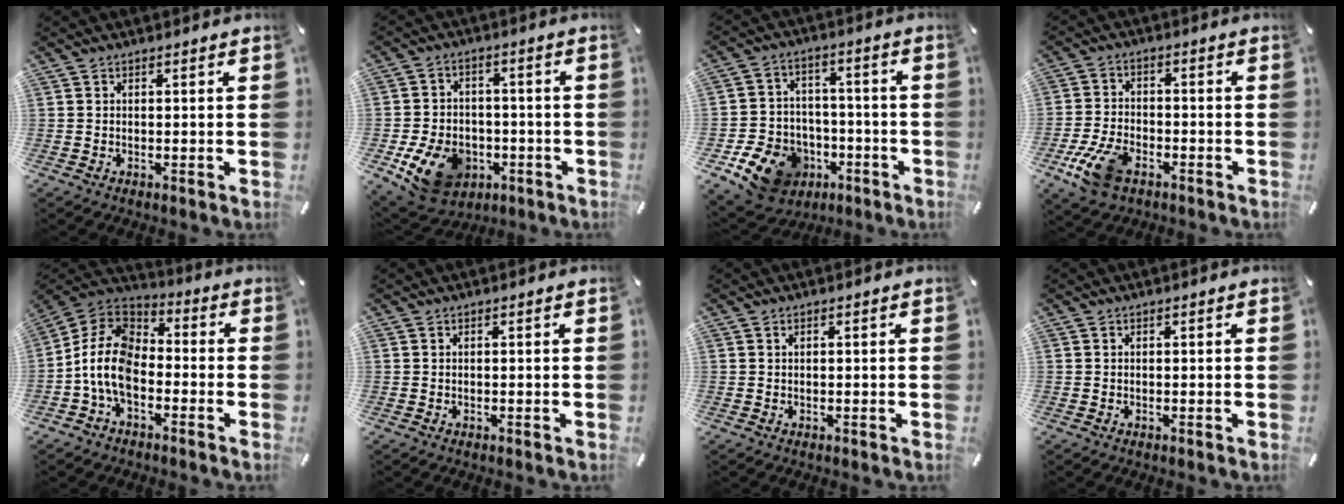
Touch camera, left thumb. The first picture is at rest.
{"total": 12.5, "force": [-5.0, 9.5, 6.4], "torque": [-0.125, 0.028, -0.084]}
{"total": 13.0, "force": [-6.5, 10.2, 4.5], "torque": [-0.068, 0.049, -0.104]}
{"total": 10.0, "force": [-5.1, 6.5, 5.6], "torque": [-0.116, 0.025, -0.090]}
{"total": 12.1, "force": [-4.9, 7.8, 7.8], "torque": [-0.185, 0.015, -0.099]}
{"total": 0.0}
{"total": 0.0}
{"total": 0.0}